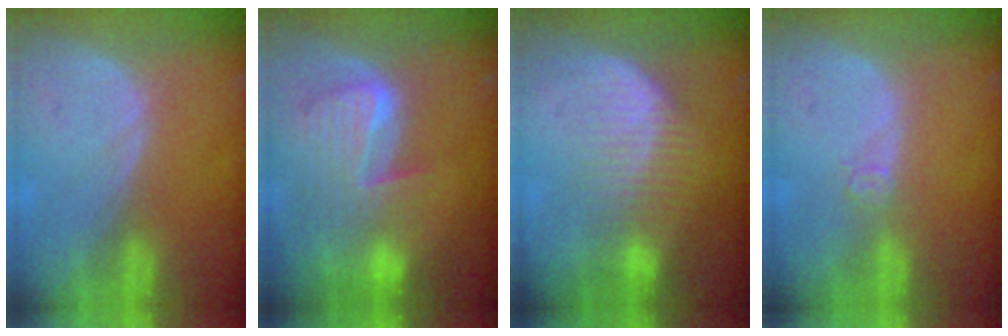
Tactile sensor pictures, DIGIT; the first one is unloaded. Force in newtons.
{"total": 9.9, "press": 8.6, "slide": 5.0}
{"total": 6.8, "press": 6.3, "slide": 2.5}
{"total": 1.7, "press": 1.4, "slide": 1.0}